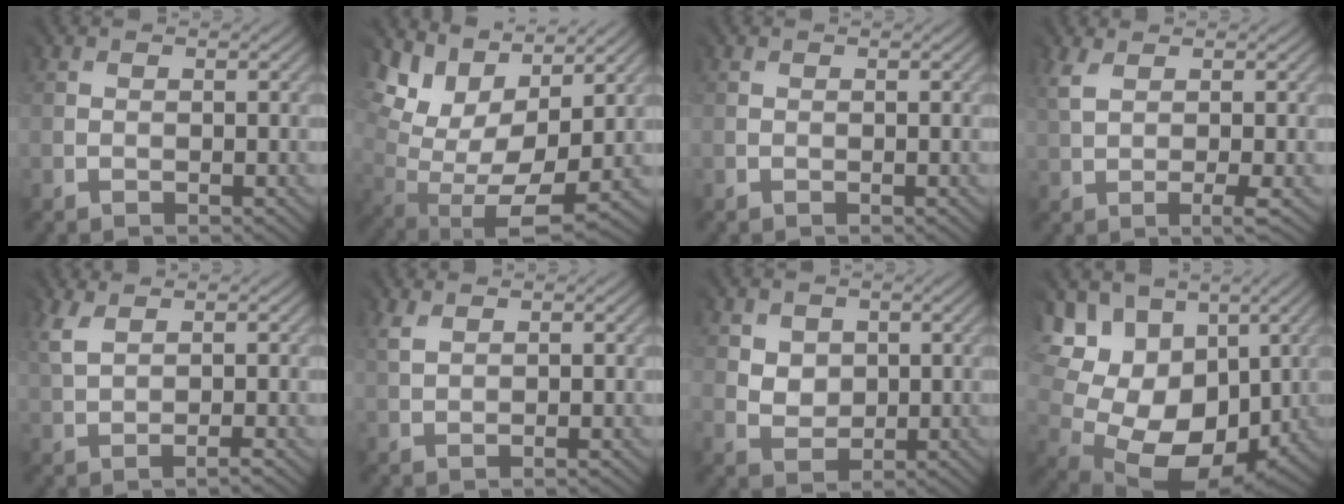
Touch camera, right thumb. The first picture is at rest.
{"total": 9.3, "force": [5.1, 4.7, 6.3], "torque": [-0.140, -0.003, 0.103]}
{"total": 0.0}
{"total": 3.6, "force": [1.0, 0.8, 3.4], "torque": [-0.076, 0.000, 0.018]}
{"total": 3.4, "force": [1.9, 0.9, 2.7], "torque": [-0.069, 0.004, 0.038]}
{"total": 2.4, "force": [1.8, 0.6, 1.4], "torque": [-0.040, 0.004, 0.039]}
{"total": 3.1, "force": [1.8, 2.6, 0.3], "torque": [-0.027, -0.002, 0.030]}
{"total": 16.2, "force": [3.0, 12.1, 10.4], "torque": [-0.199, -0.010, 0.080]}